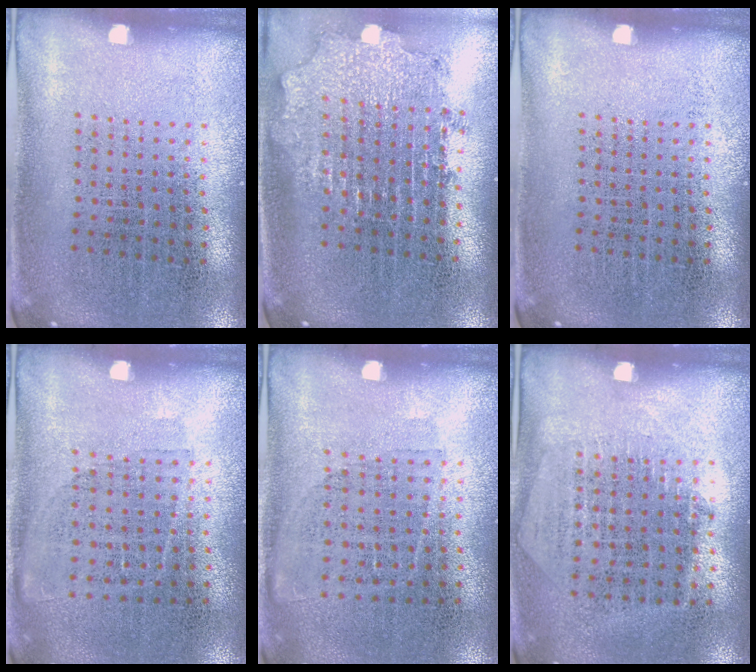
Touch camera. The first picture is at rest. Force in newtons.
{"total": 2.0, "press": 1.6, "slide": 1.3}
{"total": 0.0}
{"total": 1.0, "press": 0.8, "slide": 0.5}
{"total": 1.0, "press": 0.8, "slide": 0.5}
{"total": 1.3, "press": 1.1, "slide": 0.6}